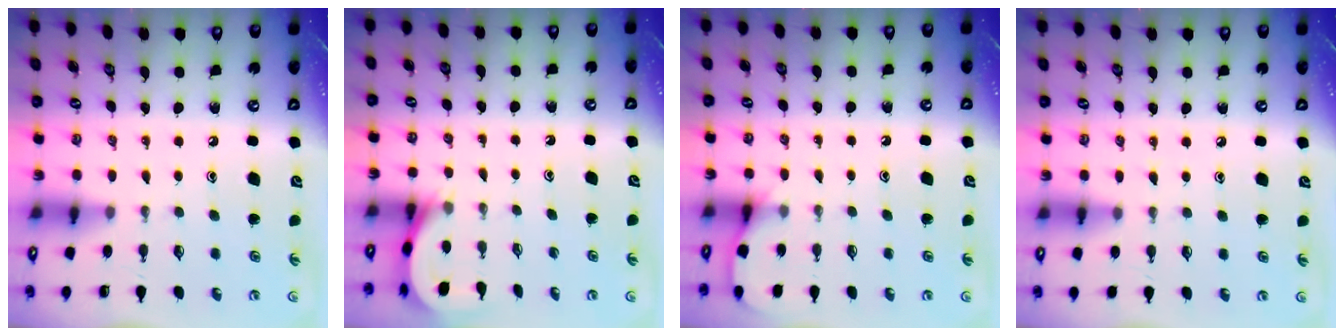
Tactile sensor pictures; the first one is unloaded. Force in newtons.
{"total": 3.8, "press": 3.8, "slide": 0.4}
{"total": 5.7, "press": 5.7, "slide": 0.7}
{"total": 3.9, "press": 3.9, "slide": 0.5}